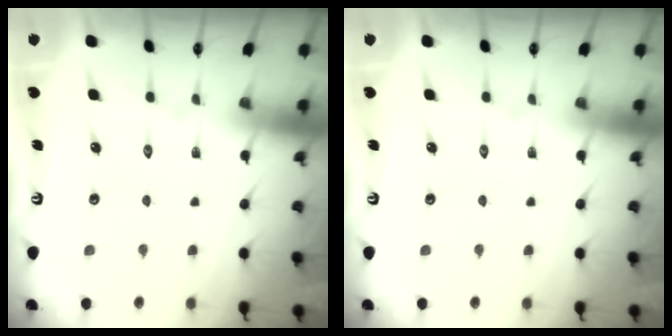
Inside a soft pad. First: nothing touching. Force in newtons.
{"total": 0.0}